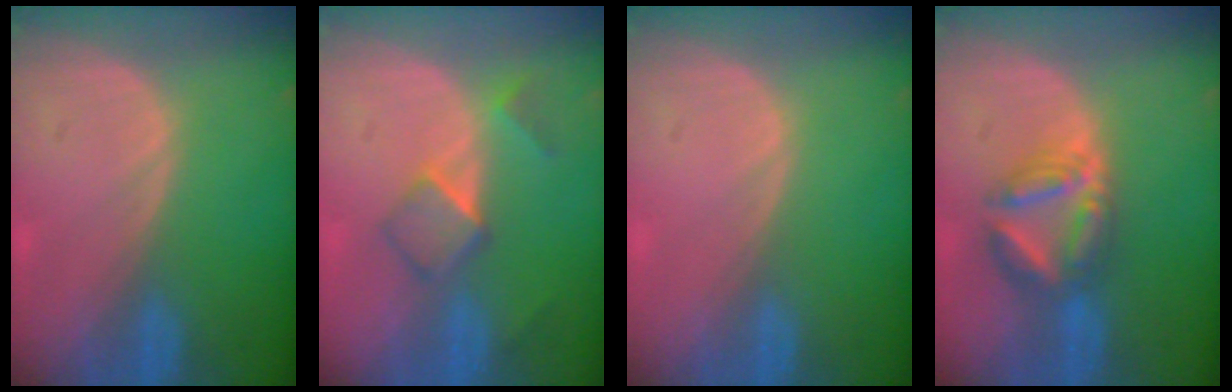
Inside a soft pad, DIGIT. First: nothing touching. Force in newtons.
{"total": 5.2, "press": 4.6, "slide": 2.5}
{"total": 0.0}
{"total": 6.4, "press": 6.4, "slide": 0.3}